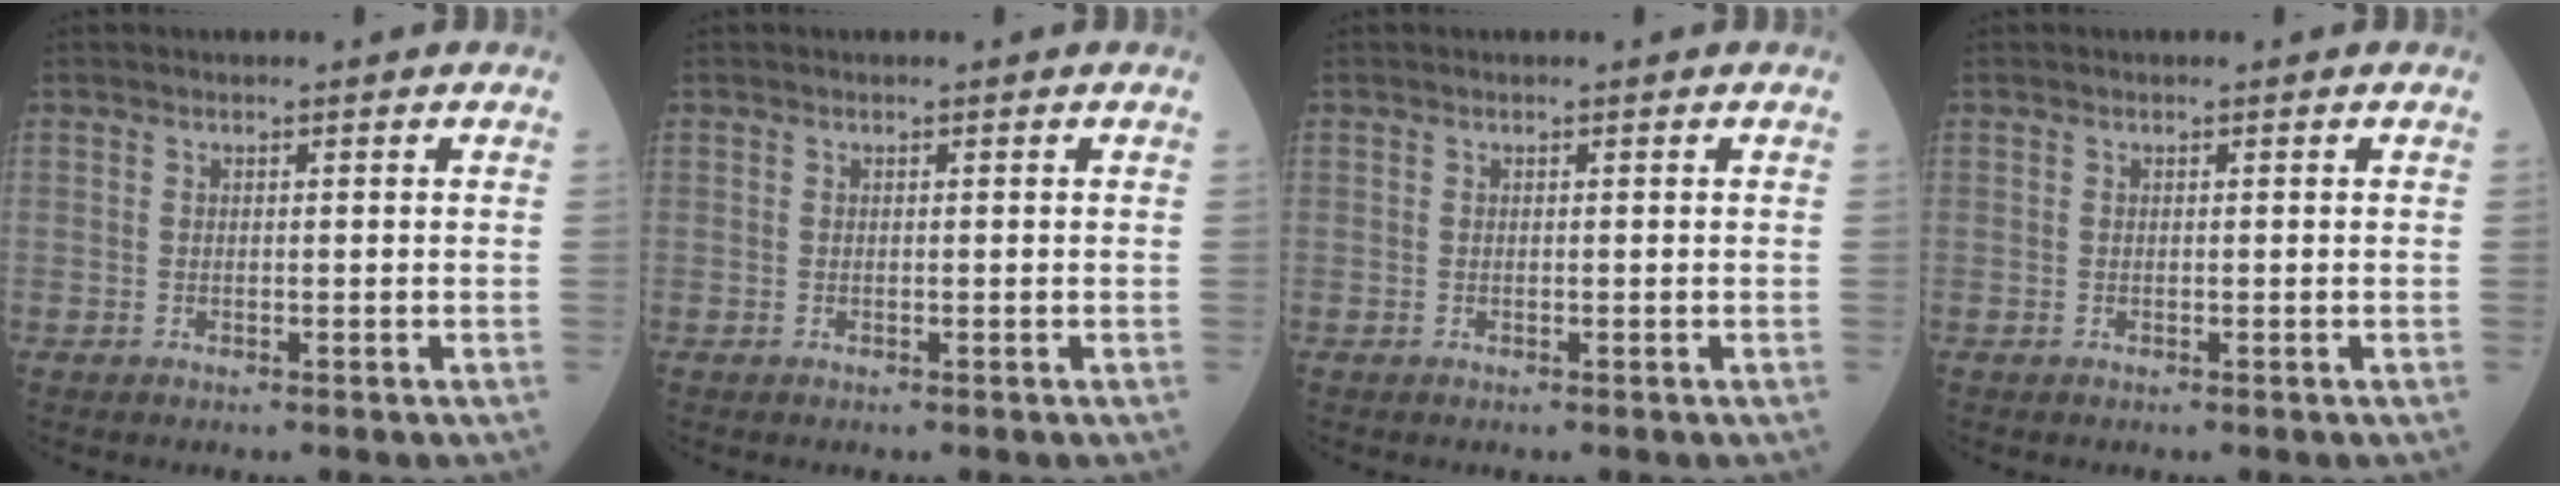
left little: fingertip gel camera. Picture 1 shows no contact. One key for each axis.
{"total": 0.0}
{"total": 0.0}
{"total": 0.0}